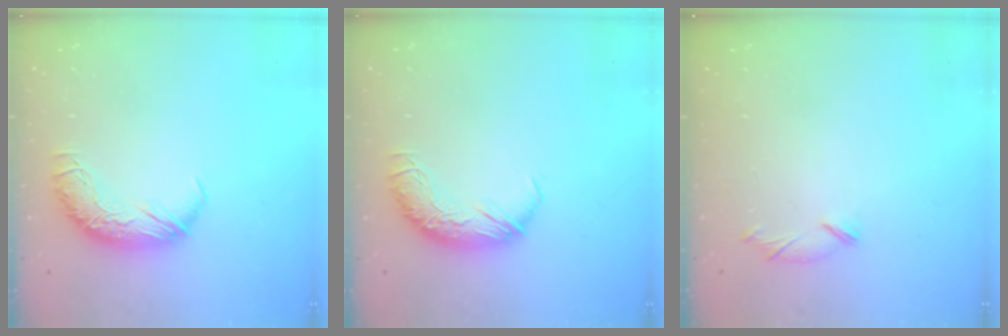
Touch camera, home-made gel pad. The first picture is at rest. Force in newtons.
{"total": 0.0}
{"total": 5.4, "press": 5.3, "slide": 1.1}